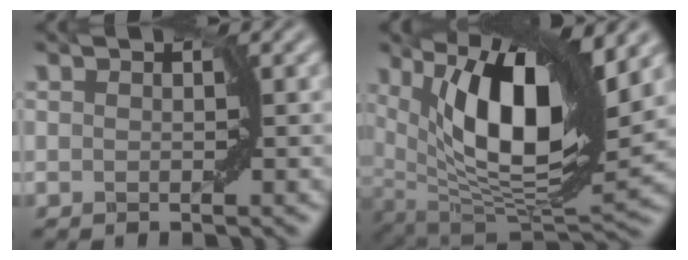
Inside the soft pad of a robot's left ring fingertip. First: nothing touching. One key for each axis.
{"total": 12.6, "fx": 4.6, "fy": 4.6, "fz": 10.8, "tx": -0.172, "ty": -0.009, "tz": 0.078}